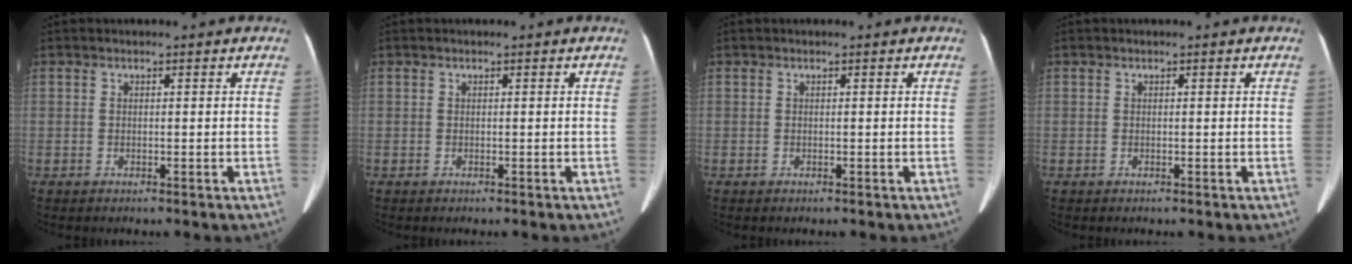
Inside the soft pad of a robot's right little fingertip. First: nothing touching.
{"total": 0.0}
{"total": 0.0}
{"total": 0.0}